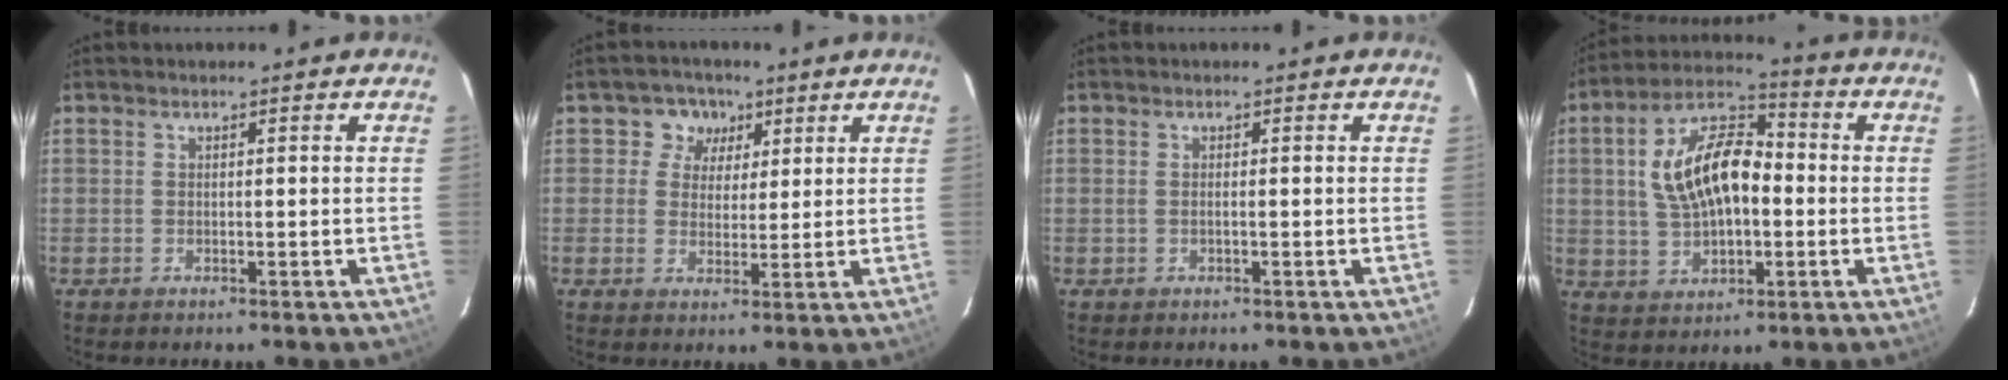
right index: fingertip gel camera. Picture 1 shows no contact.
{"total": 5.3, "force": [2.1, 4.8, 0.5], "torque": [0.008, 0.009, 0.029]}
{"total": 0.6, "force": [-0.2, 0.1, 0.5], "torque": [-0.012, 0.002, -0.004]}
{"total": 14.5, "force": [0.5, 7.9, 12.2], "torque": [-0.238, 0.025, 0.010]}